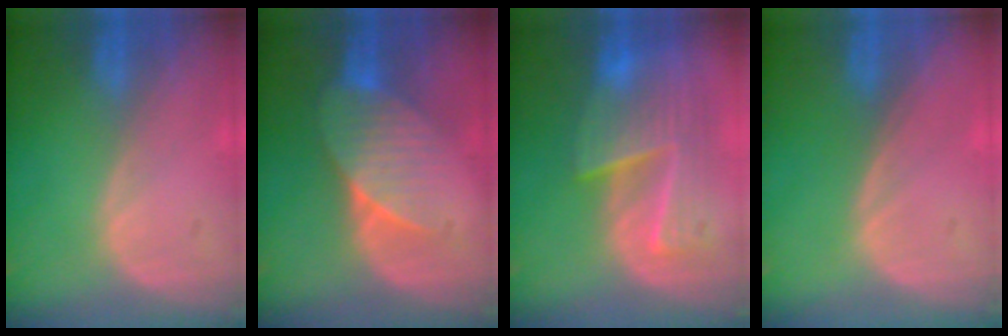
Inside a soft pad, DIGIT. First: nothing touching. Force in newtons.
{"total": 7.3, "press": 6.9, "slide": 2.5}
{"total": 8.9, "press": 8.1, "slide": 3.7}
{"total": 0.0}